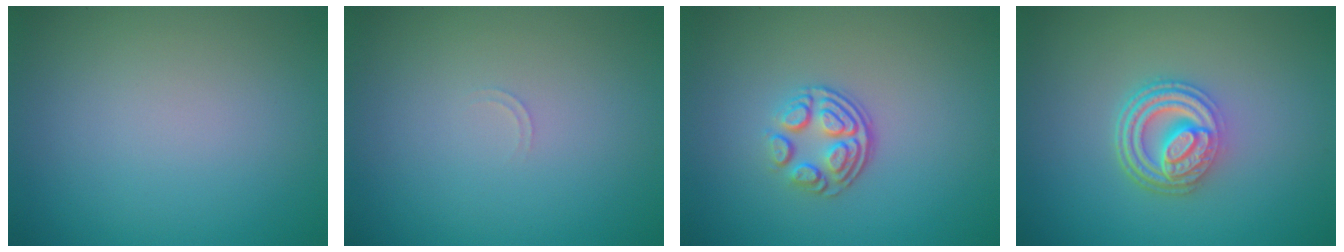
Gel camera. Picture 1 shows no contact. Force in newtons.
{"total": 0.6, "press": 0.6, "slide": 0.2}
{"total": 3.5, "press": 2.5, "slide": 2.4}
{"total": 4.8, "press": 3.7, "slide": 3.0}